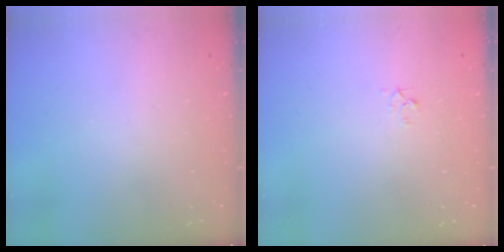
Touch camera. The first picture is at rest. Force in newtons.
{"total": 2.3, "press": 2.3, "slide": 0.2}